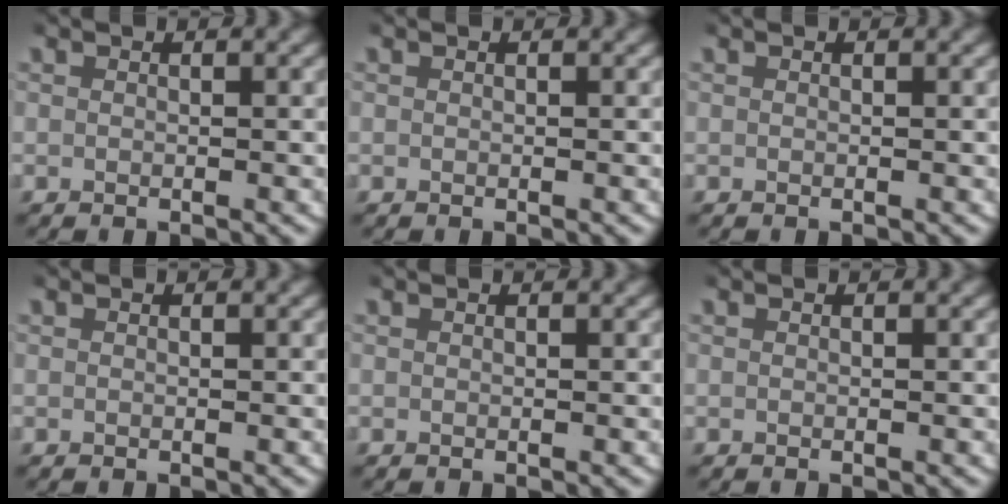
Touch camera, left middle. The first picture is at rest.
{"total": 0.0}
{"total": 0.0}
{"total": 0.0}
{"total": 0.0}
{"total": 0.0}